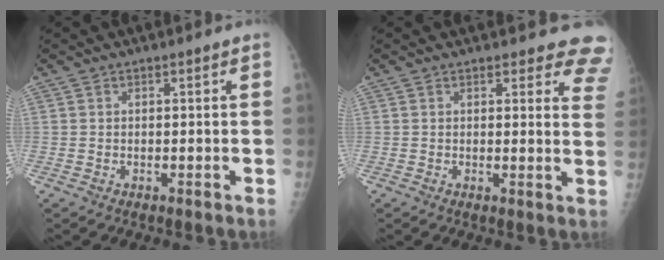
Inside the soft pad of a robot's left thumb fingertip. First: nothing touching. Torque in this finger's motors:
{"motor_torque": [0.18, 0.26, -0.25, -0.27, 0.04]}